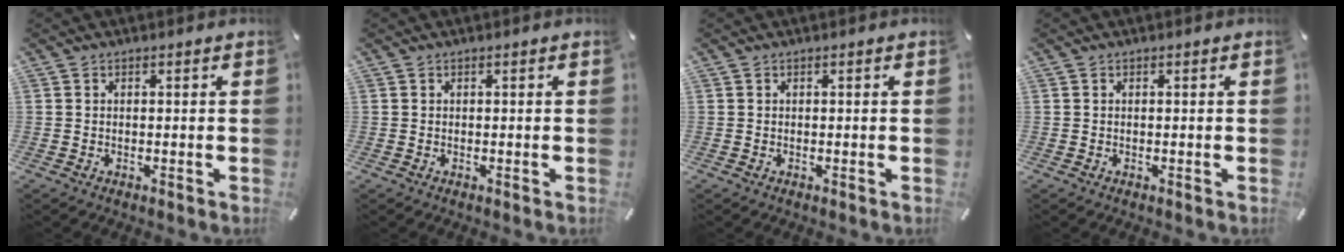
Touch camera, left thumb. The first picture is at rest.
{"total": 0.0}
{"total": 0.0}
{"total": 0.0}